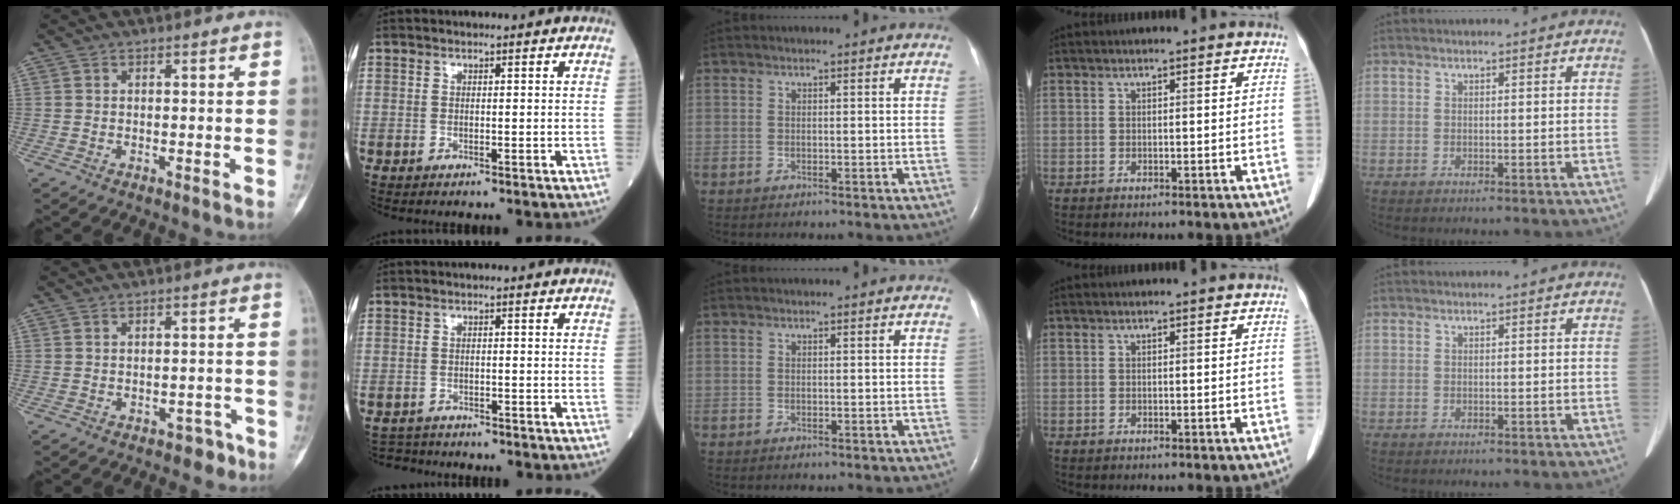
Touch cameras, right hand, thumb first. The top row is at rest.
{"thumb": {"total": 2.7, "force": [-1.9, 1.7, 0.8], "torque": [0.002, 0.021, -0.019]}, "index": {"total": 2.6, "force": [-2.5, 0.5, -0.8], "torque": [0.014, -0.009, -0.043]}}